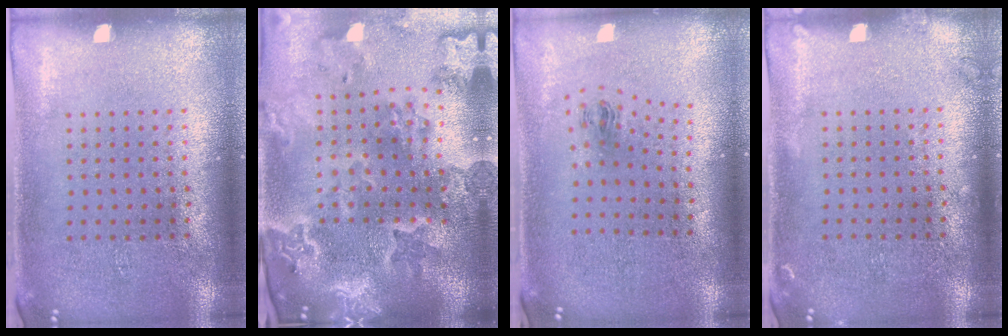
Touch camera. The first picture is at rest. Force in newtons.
{"total": 4.7, "press": 3.7, "slide": 2.8}
{"total": 1.0, "press": 0.4, "slide": 0.9}
{"total": 0.7, "press": 0.7, "slide": 0.2}